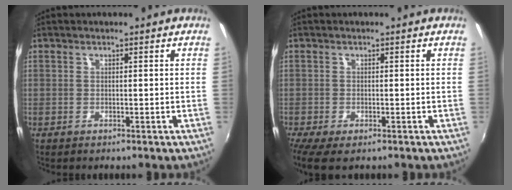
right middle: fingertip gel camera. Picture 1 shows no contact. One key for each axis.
{"total": 4.3, "fx": -2.7, "fy": 1.5, "fz": 2.9, "tx": -0.062, "ty": -0.022, "tz": -0.044}